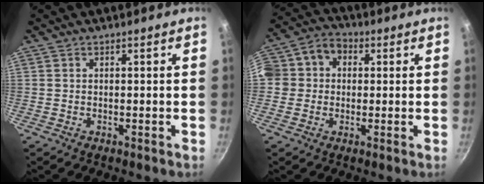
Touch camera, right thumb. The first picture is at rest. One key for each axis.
{"total": 10.0, "fx": 0.7, "fy": 8.9, "fz": 4.7, "tx": -0.070, "ty": 0.026, "tz": -0.006}